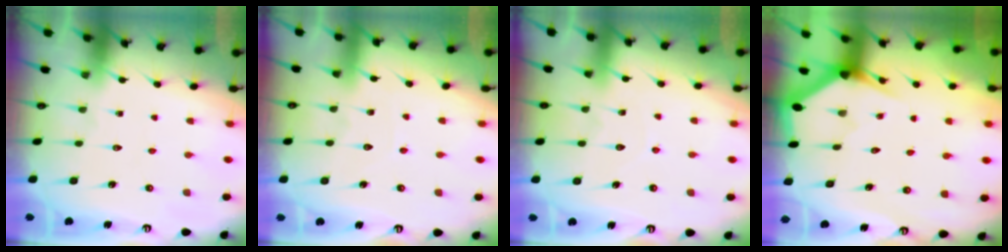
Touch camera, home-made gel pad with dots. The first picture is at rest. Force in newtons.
{"total": 3.8, "press": 3.8, "slide": 0.4}
{"total": 5.1, "press": 5.1, "slide": 0.3}
{"total": 3.1, "press": 3.1, "slide": 0.2}